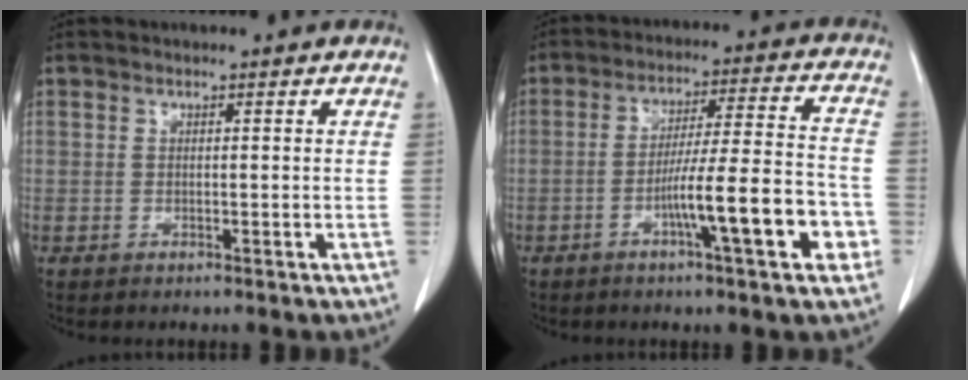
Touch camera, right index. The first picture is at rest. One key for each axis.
{"total": 12.5, "fx": -4.7, "fy": 0.7, "fz": 11.6, "tx": -0.182, "ty": 0.007, "tz": -0.074}